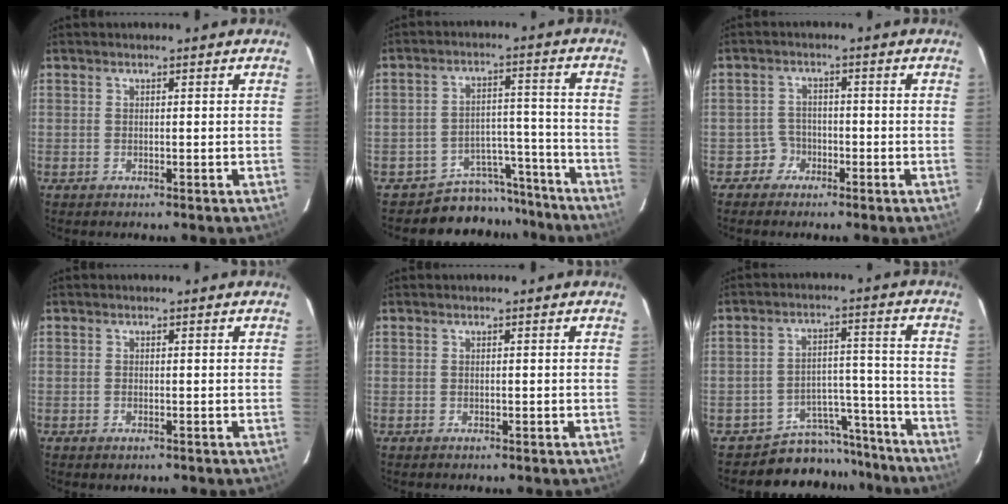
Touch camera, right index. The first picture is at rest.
{"total": 9.2, "force": [-8.3, 3.9, -0.7], "torque": [0.033, 0.061, -0.117]}
{"total": 2.8, "force": [-1.6, 2.3, -0.3], "torque": [0.011, 0.013, -0.035]}
{"total": 0.8, "force": [-0.4, 0.5, 0.5], "torque": [-0.011, -0.001, -0.002]}
{"total": 0.0}
{"total": 9.9, "force": [-9.0, 4.1, -0.7], "torque": [0.033, 0.065, -0.129]}